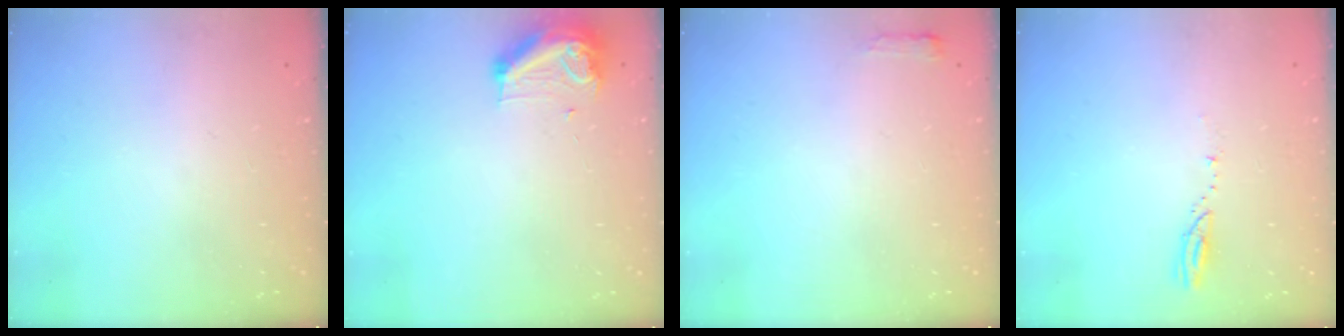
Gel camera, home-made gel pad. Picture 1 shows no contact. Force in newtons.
{"total": 9.8, "press": 9.8, "slide": 0.5}
{"total": 2.7, "press": 2.6, "slide": 0.5}
{"total": 3.2, "press": 3.2, "slide": 0.4}